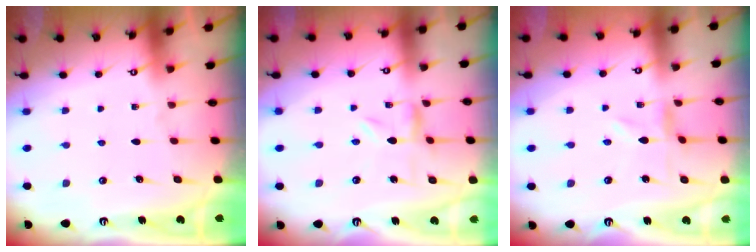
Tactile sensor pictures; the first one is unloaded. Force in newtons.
{"total": 1.4, "press": 1.4, "slide": 0.2}
{"total": 0.5, "press": 0.5, "slide": 0.2}